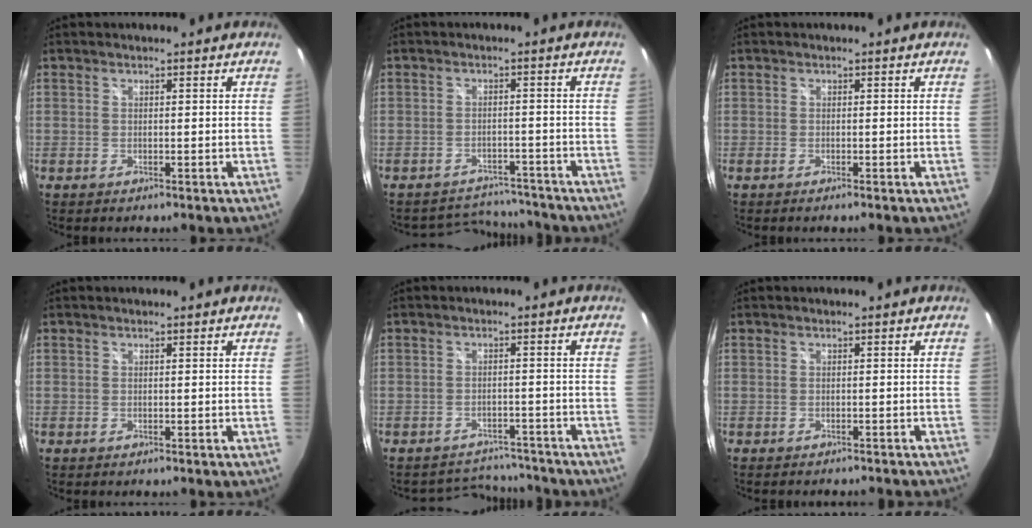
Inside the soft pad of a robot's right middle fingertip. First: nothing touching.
{"total": 7.4, "force": [-7.0, 2.6, 0.3], "torque": [-0.013, 0.017, -0.093]}
{"total": 0.6, "force": [-0.4, -0.2, 0.3], "torque": [-0.004, -0.001, -0.010]}
{"total": 0.0}
{"total": 6.2, "force": [-5.8, 2.1, -0.1], "torque": [-0.002, 0.021, -0.079]}
{"total": 3.3, "force": [-3.0, 0.7, 1.2], "torque": [-0.024, -0.014, -0.039]}